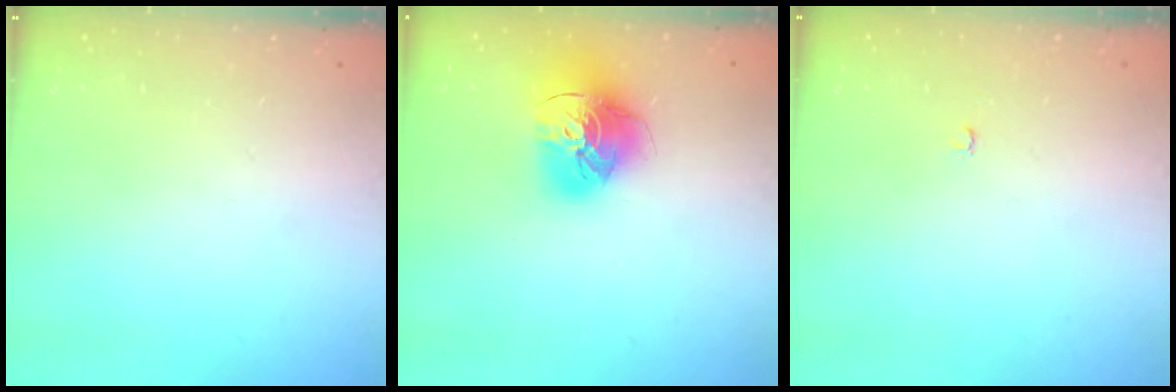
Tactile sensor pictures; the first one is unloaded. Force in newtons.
{"total": 17.7, "press": 17.6, "slide": 1.8}
{"total": 2.1, "press": 2.1, "slide": 0.2}